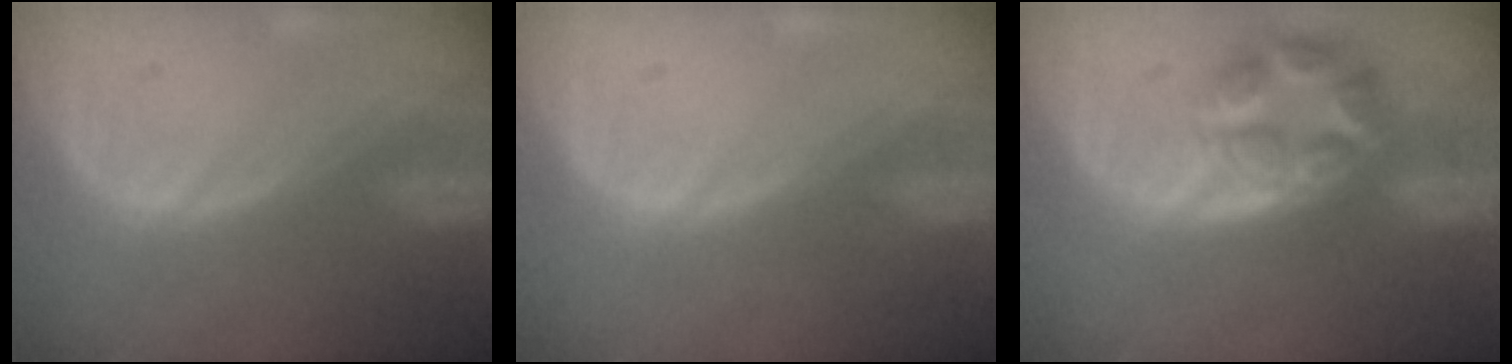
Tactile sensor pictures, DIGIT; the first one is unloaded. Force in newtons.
{"total": 0.0}
{"total": 7.6, "press": 6.8, "slide": 3.5}